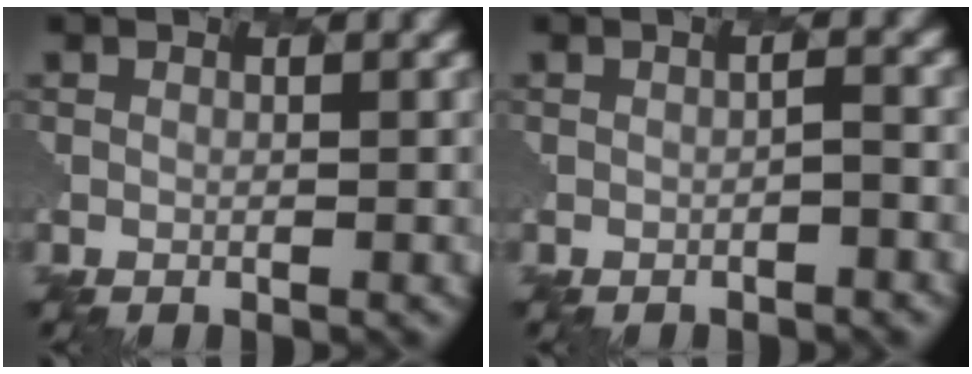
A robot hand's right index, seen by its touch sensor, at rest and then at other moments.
{"total": 0.8, "force": [-0.6, 0.0, 0.6], "torque": [-0.013, 0.008, -0.012]}